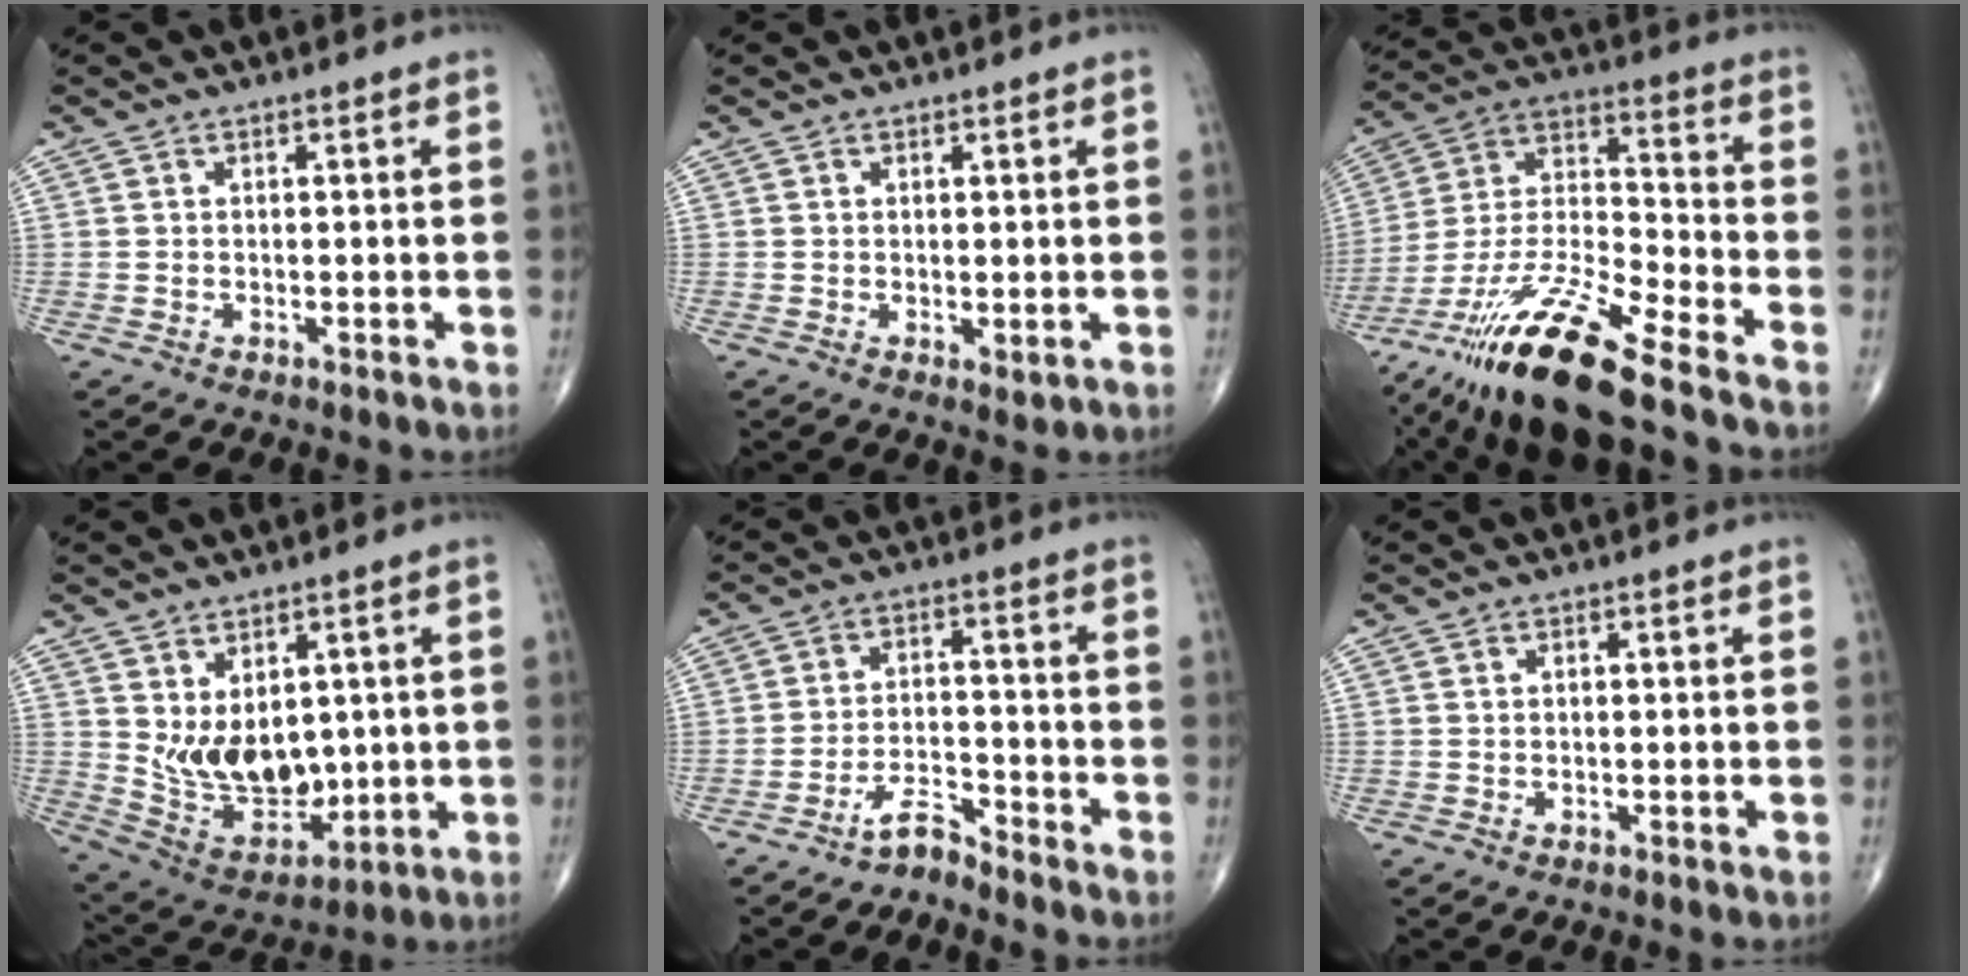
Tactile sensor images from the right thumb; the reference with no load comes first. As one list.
[{"total": 1.6, "force": [-0.1, 0.7, 1.5], "torque": [-0.026, -0.008, 0.001]}, {"total": 20.1, "force": [-14.0, 3.2, 14.1], "torque": [-0.298, 0.043, -0.261]}, {"total": 12.2, "force": [1.6, 8.2, 8.9], "torque": [-0.115, -0.024, 0.057]}, {"total": 3.1, "force": [-3.1, 0.4, 0.6], "torque": [-0.005, 0.024, -0.059]}, {"total": 0.0}]